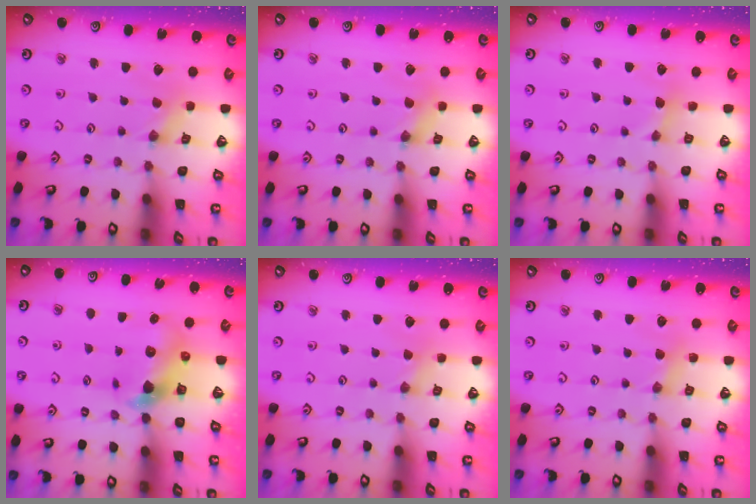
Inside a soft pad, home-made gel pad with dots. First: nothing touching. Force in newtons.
{"total": 0.8, "press": 0.7, "slide": 0.3}
{"total": 2.6, "press": 2.6, "slide": 0.3}
{"total": 6.2, "press": 6.2, "slide": 0.4}
{"total": 1.5, "press": 1.4, "slide": 0.3}
{"total": 3.7, "press": 3.7, "slide": 0.6}